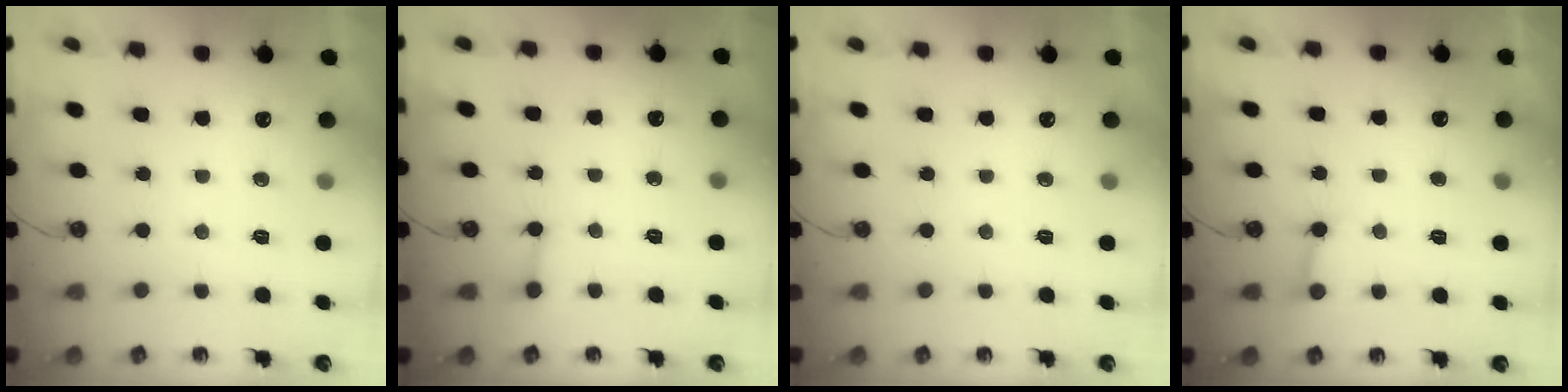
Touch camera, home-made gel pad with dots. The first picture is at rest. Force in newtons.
{"total": 2.7, "press": 2.7, "slide": 0.5}
{"total": 0.0}
{"total": 5.2, "press": 5.1, "slide": 0.5}